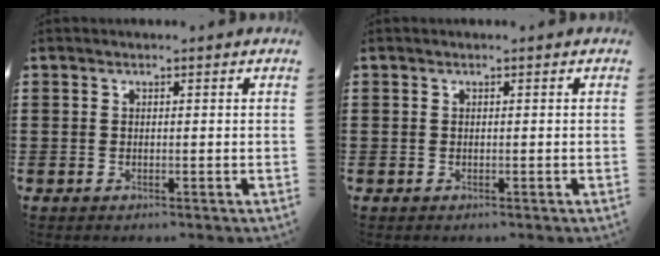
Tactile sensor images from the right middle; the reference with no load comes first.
{"total": 0.0}